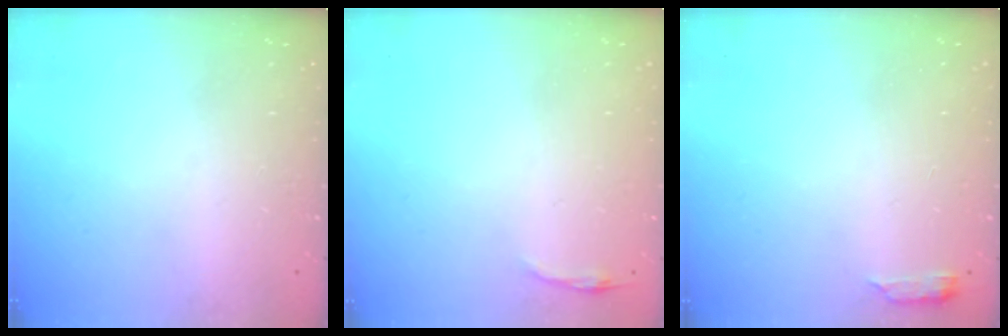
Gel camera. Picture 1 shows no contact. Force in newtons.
{"total": 2.8, "press": 2.8, "slide": 0.6}
{"total": 2.6, "press": 2.6, "slide": 0.5}